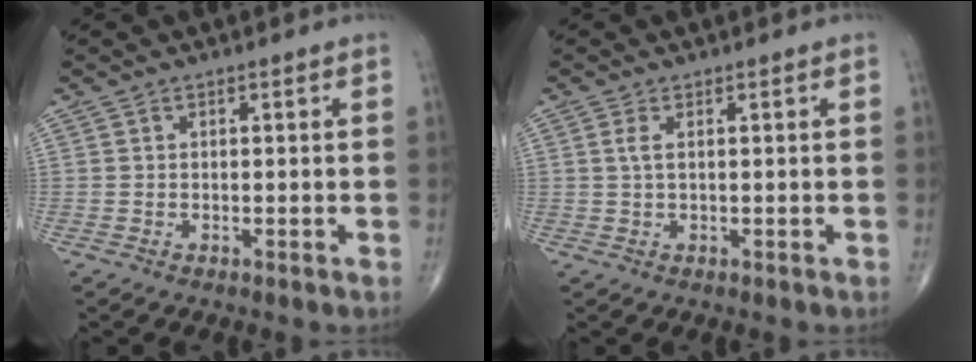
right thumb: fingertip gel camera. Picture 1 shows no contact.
{"total": 1.8, "force": [0.4, 0.5, 1.6], "torque": [-0.045, 0.004, 0.013]}